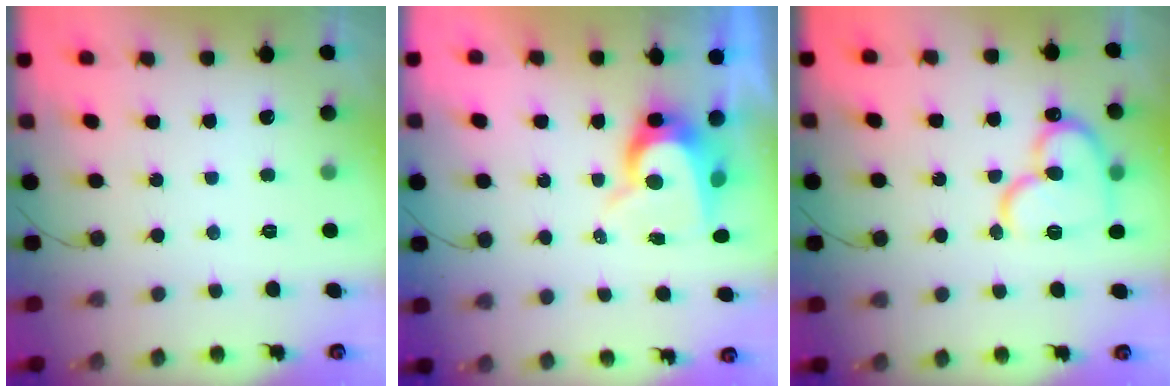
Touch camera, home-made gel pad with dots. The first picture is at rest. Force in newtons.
{"total": 8.6, "press": 8.6, "slide": 0.8}
{"total": 15.6, "press": 15.5, "slide": 1.8}